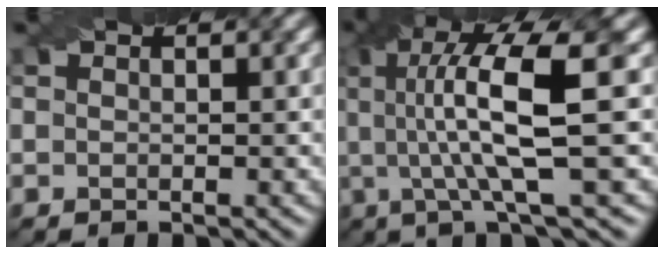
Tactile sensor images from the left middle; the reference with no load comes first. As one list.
[{"total": 9.8, "force": [1.0, 2.2, 9.5], "torque": [-0.149, 0.010, 0.016]}]